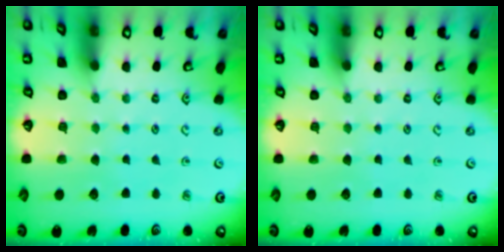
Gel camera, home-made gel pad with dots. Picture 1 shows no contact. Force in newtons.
{"total": 0.0}